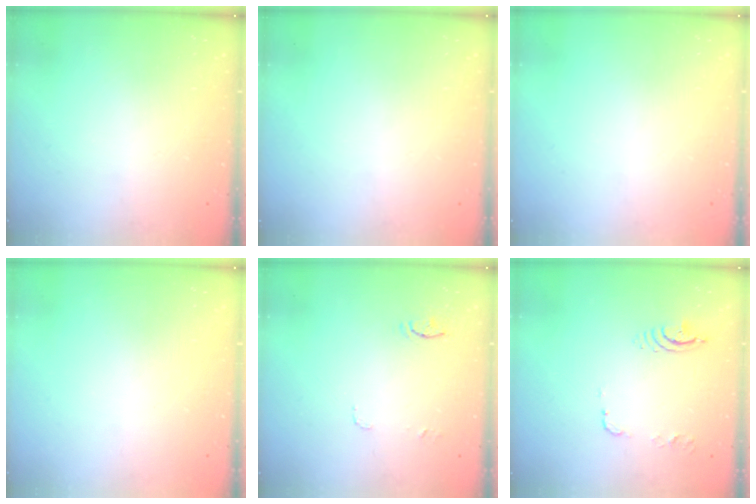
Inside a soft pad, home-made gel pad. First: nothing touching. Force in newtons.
{"total": 0.0}
{"total": 0.0}
{"total": 0.0}
{"total": 5.5, "press": 5.4, "slide": 0.4}
{"total": 8.3, "press": 8.3, "slide": 0.8}